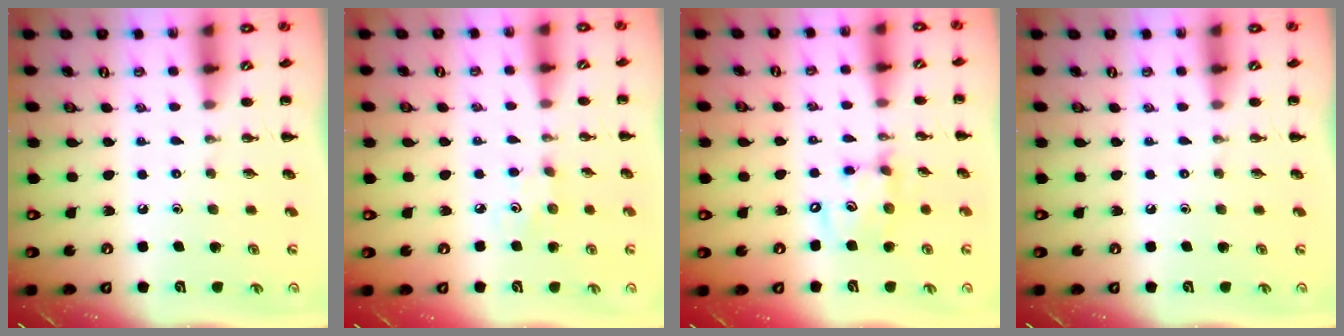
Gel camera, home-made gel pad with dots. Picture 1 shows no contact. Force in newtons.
{"total": 2.6, "press": 2.5, "slide": 0.8}
{"total": 11.4, "press": 11.2, "slide": 2.2}
{"total": 0.0}